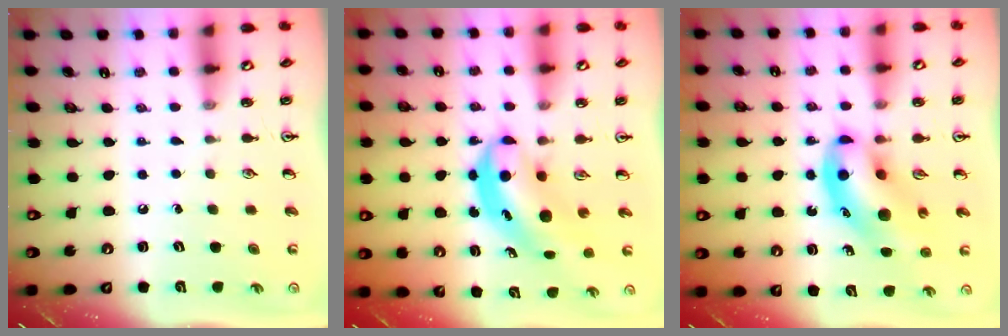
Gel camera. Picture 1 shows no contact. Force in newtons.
{"total": 5.3, "press": 5.2, "slide": 1.3}
{"total": 11.1, "press": 10.6, "slide": 3.1}